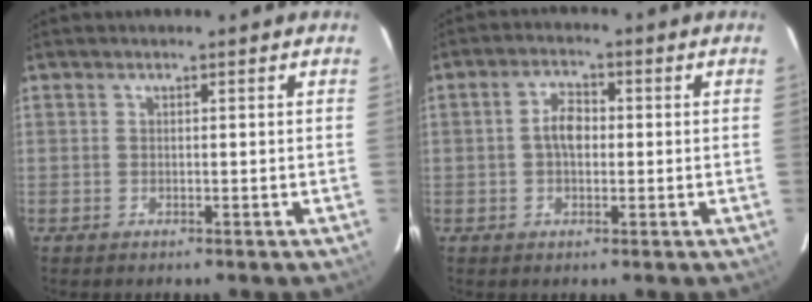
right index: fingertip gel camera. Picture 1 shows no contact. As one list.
[{"total": 4.3, "force": [-0.1, 2.6, 3.4], "torque": [-0.064, 0.012, -0.001]}]